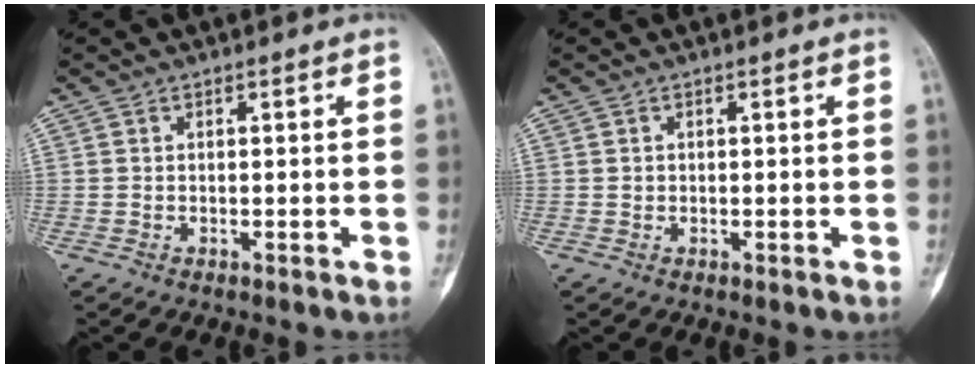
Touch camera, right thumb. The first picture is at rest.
{"total": 0.6, "force": [0.0, 0.5, 0.2], "torque": [-0.001, 0.002, 0.001]}